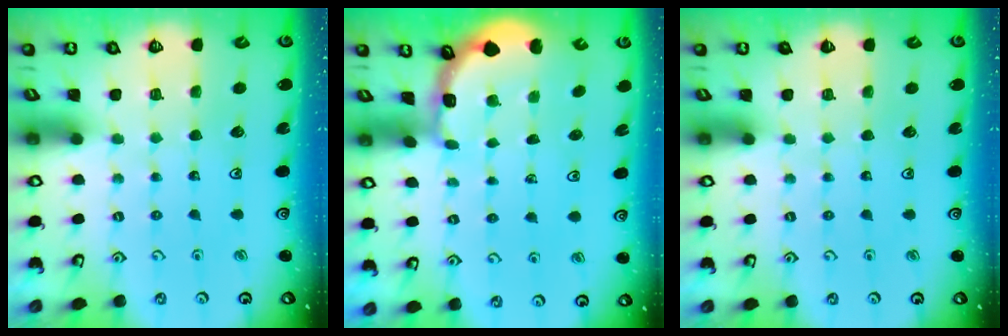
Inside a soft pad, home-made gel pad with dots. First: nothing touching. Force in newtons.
{"total": 1.9, "press": 1.9, "slide": 0.3}
{"total": 0.0}